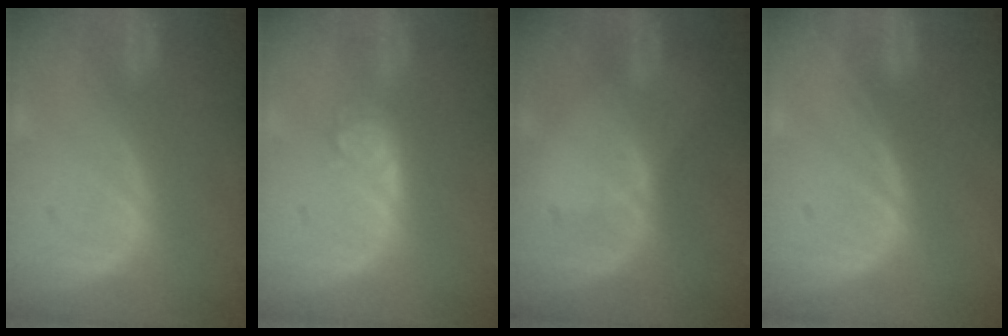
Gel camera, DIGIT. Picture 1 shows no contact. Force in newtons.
{"total": 3.9, "press": 3.6, "slide": 1.6}
{"total": 1.8, "press": 1.2, "slide": 1.3}
{"total": 0.0}